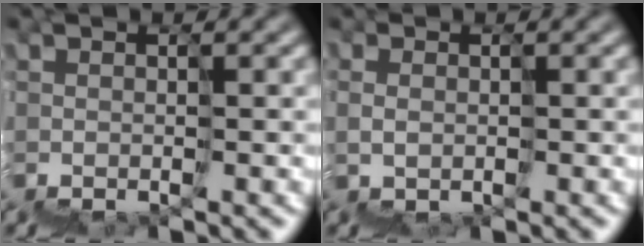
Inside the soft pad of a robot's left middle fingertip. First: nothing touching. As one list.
[{"total": 0.8, "force": [-0.2, 0.6, -0.5], "torque": [0.024, 0.006, 0.001]}]